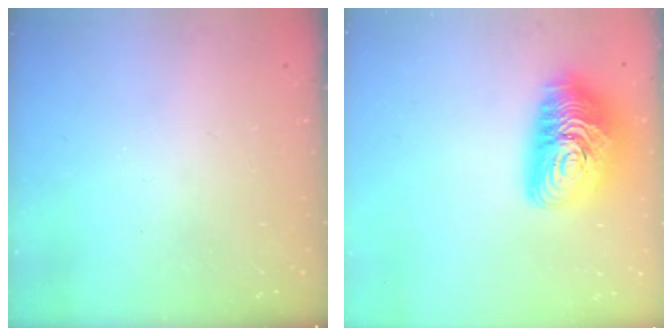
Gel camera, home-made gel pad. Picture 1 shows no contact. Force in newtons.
{"total": 18.5, "press": 18.5, "slide": 1.1}